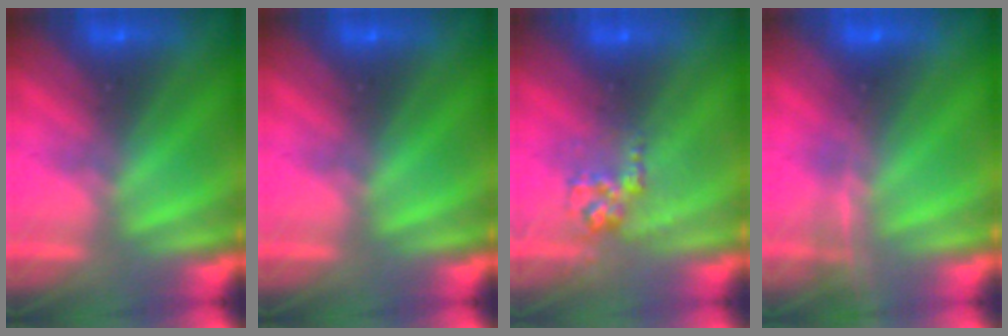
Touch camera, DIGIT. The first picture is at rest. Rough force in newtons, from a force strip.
{"total": 0.0}
{"total": 2.7}
{"total": 1.8}